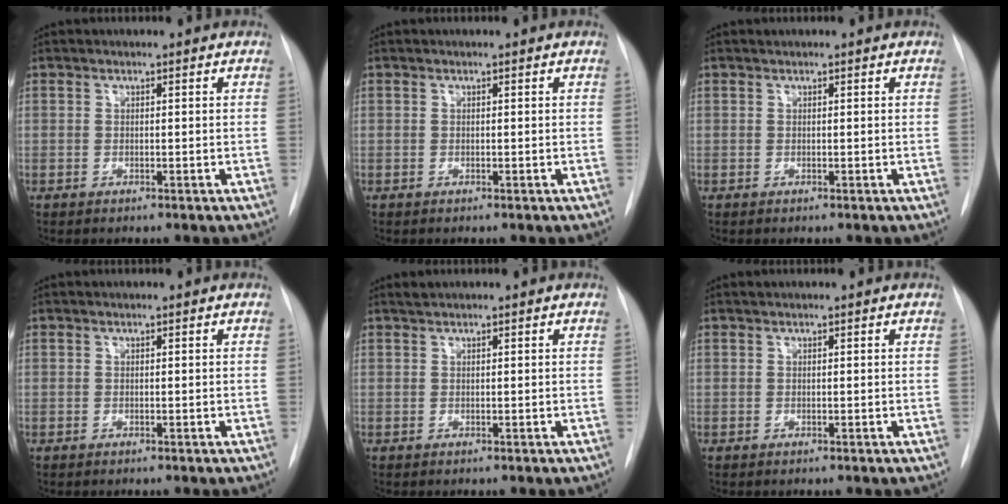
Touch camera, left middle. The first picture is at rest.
{"total": 0.0}
{"total": 0.0}
{"total": 0.0}
{"total": 0.6, "force": [0.5, 0.0, 0.1], "torque": [-0.005, 0.006, 0.013]}
{"total": 0.0}